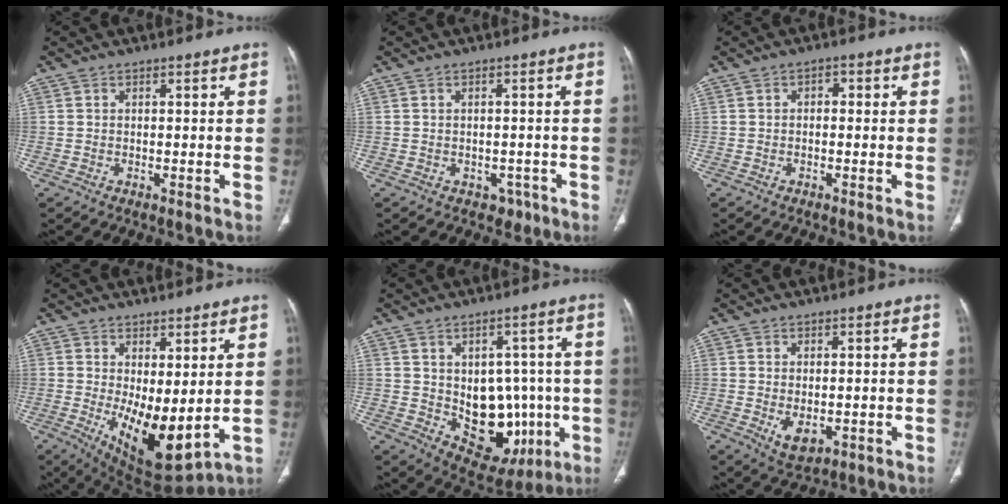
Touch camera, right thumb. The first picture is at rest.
{"total": 2.5, "force": [-1.3, 2.0, 0.9], "torque": [0.005, 0.007, -0.011]}
{"total": 1.8, "force": [0.1, 1.2, 1.2], "torque": [-0.008, 0.006, -0.006]}
{"total": 11.9, "force": [0.0, 5.1, 10.8], "torque": [-0.166, -0.031, 0.020]}
{"total": 15.5, "force": [-2.1, 10.7, 11.1], "torque": [-0.096, 0.008, 0.003]}
{"total": 4.5, "force": [-0.9, 2.6, 3.6], "torque": [-0.054, -0.008, -0.001]}